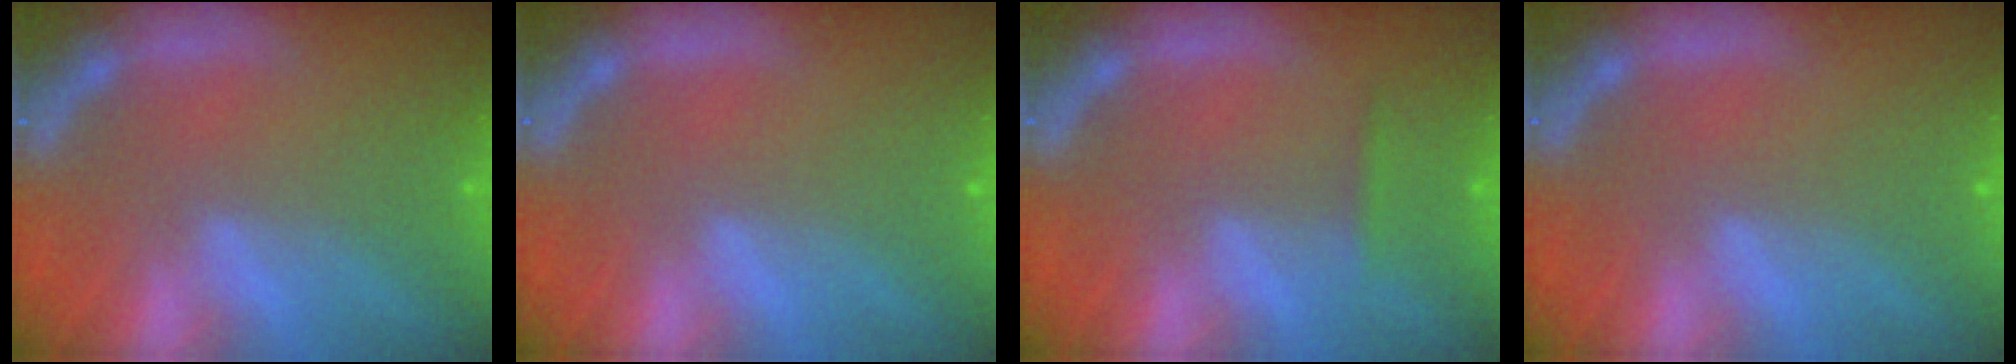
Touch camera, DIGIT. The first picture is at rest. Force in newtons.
{"total": 0.0}
{"total": 0.9}
{"total": 0.0}